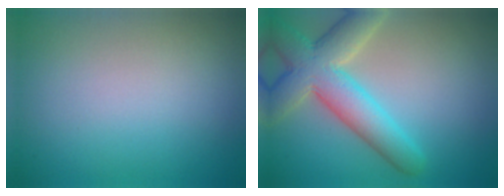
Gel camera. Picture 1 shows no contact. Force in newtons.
{"total": 7.3, "press": 7.3, "slide": 0.3}